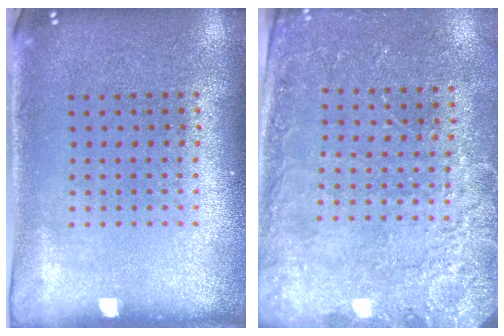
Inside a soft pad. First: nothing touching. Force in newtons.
{"total": 2.5, "press": 2.5, "slide": 0.5}